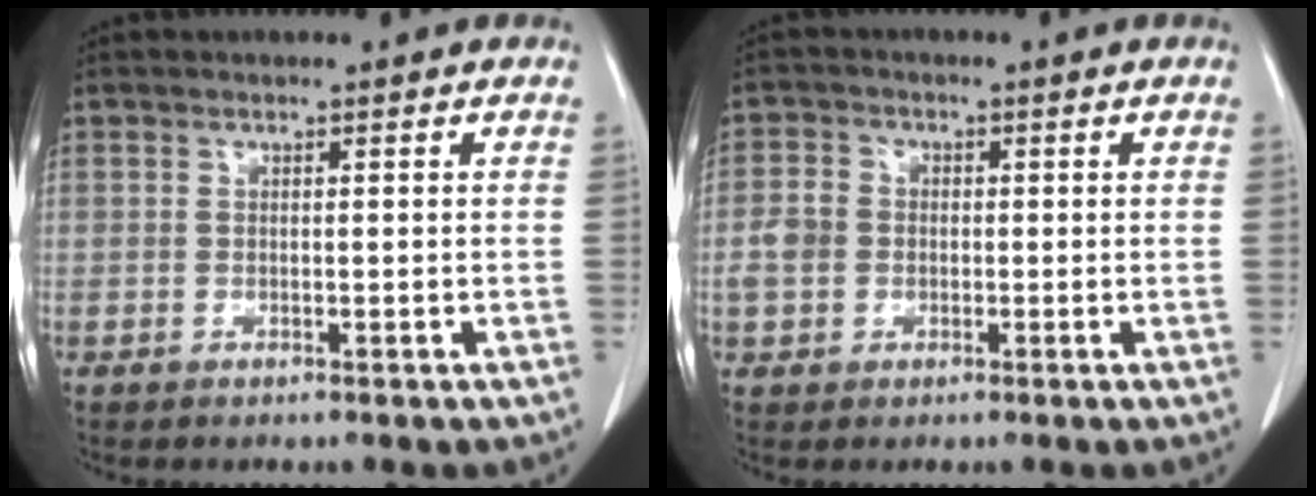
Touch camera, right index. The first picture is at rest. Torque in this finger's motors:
{"motor_torque": [0.34, 0.05, 0.09, 0.04]}